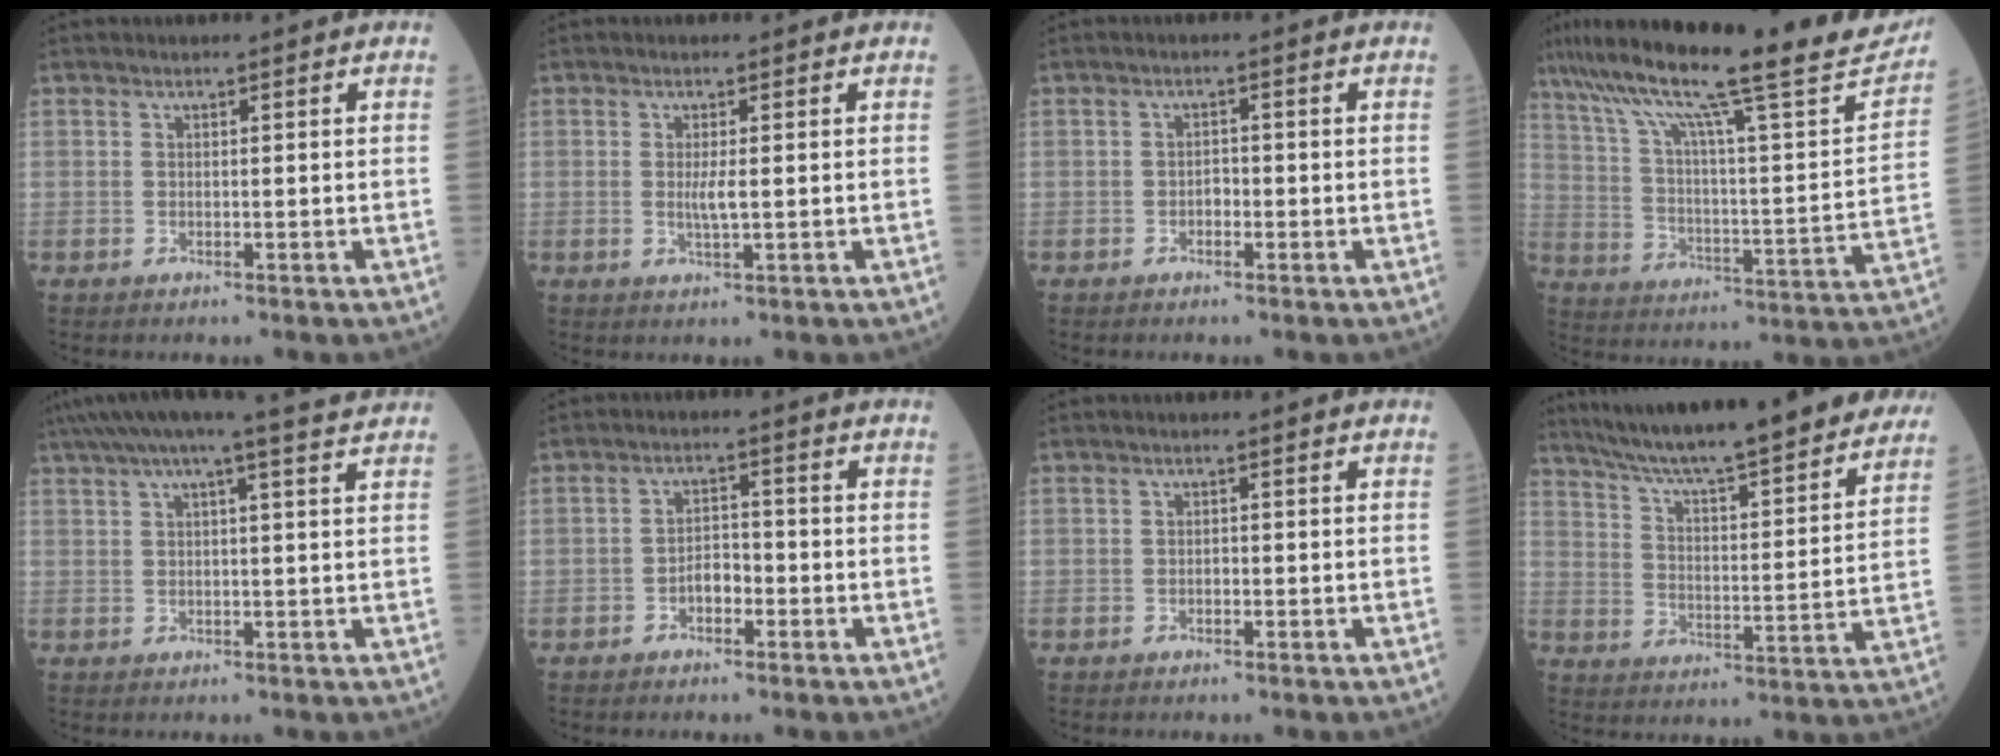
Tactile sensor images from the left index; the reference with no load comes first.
{"total": 2.2, "force": [0.0, 0.1, 2.2], "torque": [-0.047, -0.004, 0.002]}
{"total": 1.2, "force": [-0.6, 0.7, 0.8], "torque": [-0.010, 0.004, -0.012]}
{"total": 28.3, "force": [22.4, 2.7, 17.1], "torque": [-0.284, -0.003, 0.314]}
{"total": 11.6, "force": [9.7, -0.4, 6.2], "torque": [-0.109, 0.039, 0.124]}
{"total": 3.0, "force": [-1.4, 1.6, 2.1], "torque": [-0.034, 0.008, -0.029]}
{"total": 0.5, "force": [-0.2, 0.3, 0.4], "torque": [-0.006, 0.002, -0.004]}
{"total": 27.5, "force": [24.2, 2.5, 12.7], "torque": [-0.204, -0.021, 0.331]}